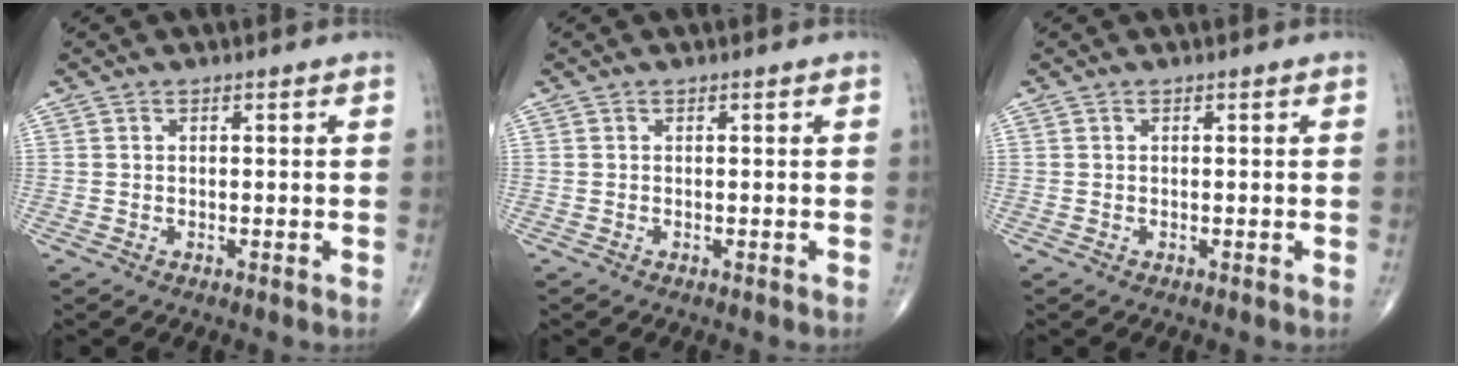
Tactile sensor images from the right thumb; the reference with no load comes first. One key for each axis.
{"total": 0.0}
{"total": 0.0}